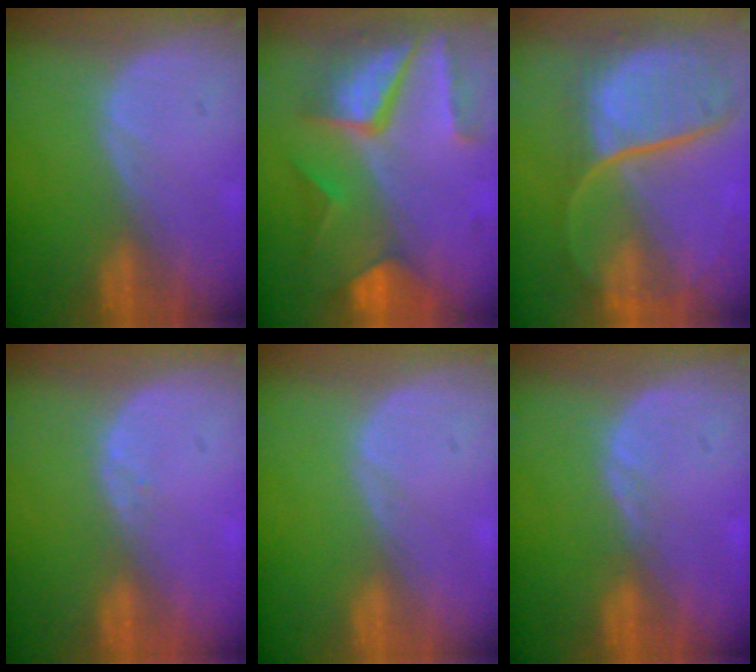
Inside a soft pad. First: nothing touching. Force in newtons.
{"total": 10.3, "press": 8.8, "slide": 5.4}
{"total": 12.0, "press": 9.9, "slide": 6.7}
{"total": 0.7, "press": 0.5, "slide": 0.5}
{"total": 0.0}
{"total": 0.7, "press": 0.7, "slide": 0.2}